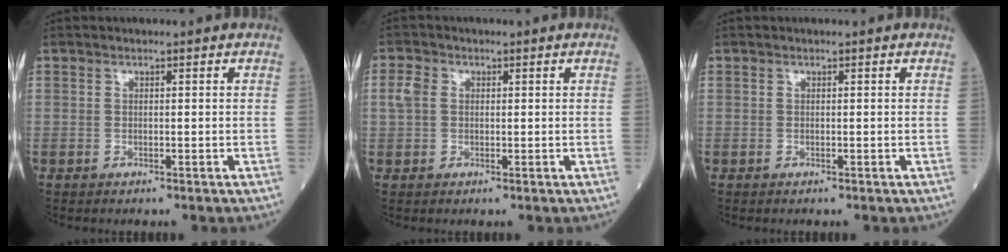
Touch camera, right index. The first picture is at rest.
{"total": 2.5, "force": [0.4, 2.1, 1.4], "torque": [-0.045, 0.011, 0.004]}
{"total": 0.0}